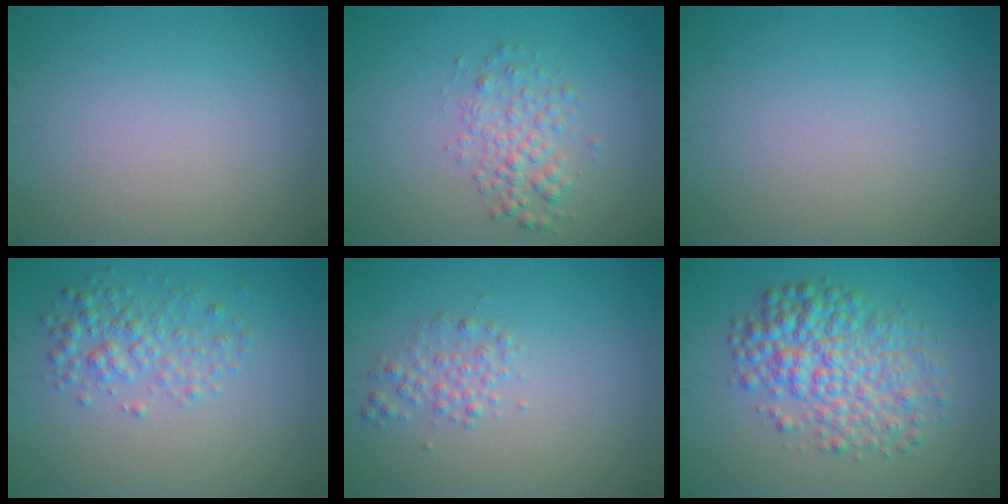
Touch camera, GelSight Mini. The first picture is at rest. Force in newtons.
{"total": 2.6, "press": 2.6, "slide": 0.1}
{"total": 0.0}
{"total": 3.0, "press": 3.0, "slide": 0.1}
{"total": 1.7, "press": 1.7, "slide": 0.0}
{"total": 6.5, "press": 6.5, "slide": 0.0}